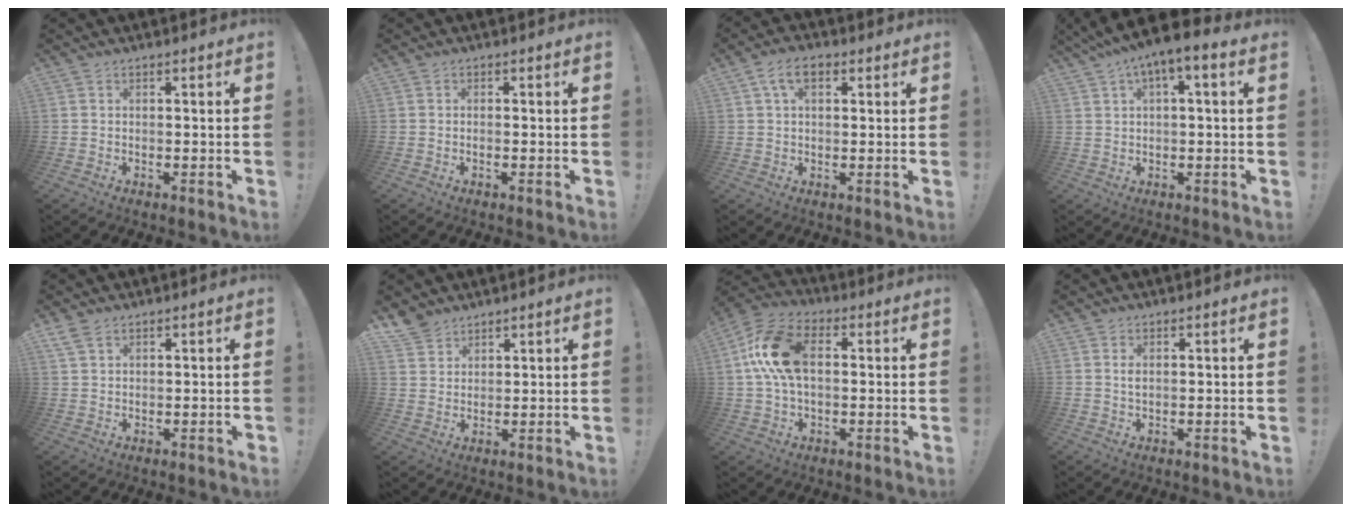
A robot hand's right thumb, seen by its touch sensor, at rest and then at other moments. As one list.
[{"total": 0.6, "force": [-0.4, 0.0, 0.5], "torque": [-0.009, -0.001, -0.008]}, {"total": 6.9, "force": [2.7, 3.8, 5.1], "torque": [-0.086, 0.008, 0.050]}, {"total": 7.0, "force": [2.2, 1.9, 6.4], "torque": [-0.105, -0.011, 0.039]}, {"total": 3.4, "force": [2.1, 1.5, 2.2], "torque": [-0.046, -0.003, 0.043]}, {"total": 5.1, "force": [4.3, 2.7, 0.6], "torque": [-0.015, -0.030, 0.083]}, {"total": 14.5, "force": [1.7, 8.7, 11.5], "torque": [-0.211, 0.012, 0.034]}, {"total": 1.5, "force": [0.5, 0.5, 1.3], "torque": [-0.020, -0.001, 0.006]}]